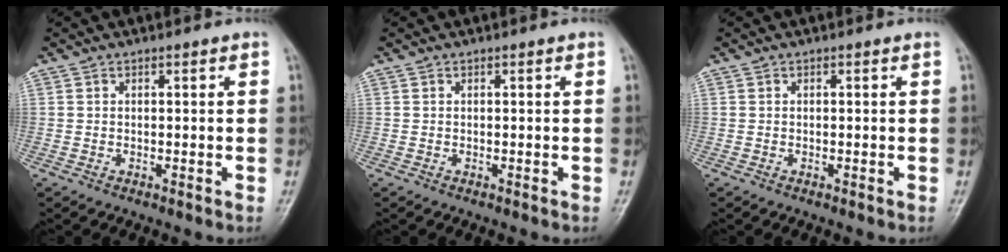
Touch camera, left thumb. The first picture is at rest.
{"total": 0.0}
{"total": 0.0}